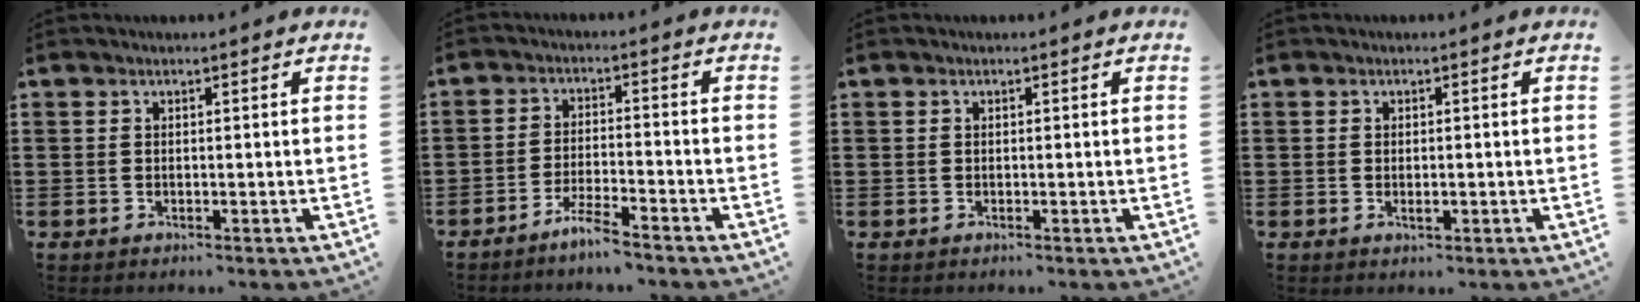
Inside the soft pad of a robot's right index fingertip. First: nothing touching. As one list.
[{"total": 4.0, "force": [-3.6, -0.1, 1.8], "torque": [-0.046, -0.004, -0.074]}, {"total": 0.0}, {"total": 1.2, "force": [-0.3, 0.5, 1.1], "torque": [-0.020, -0.002, -0.004]}]